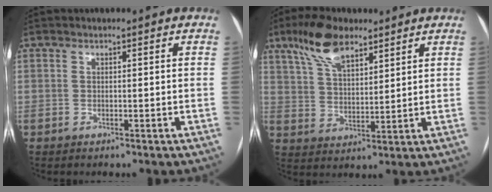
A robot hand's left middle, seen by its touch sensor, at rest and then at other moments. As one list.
[{"total": 9.9, "force": [6.8, 3.7, 6.2], "torque": [-0.125, 0.020, 0.129]}]